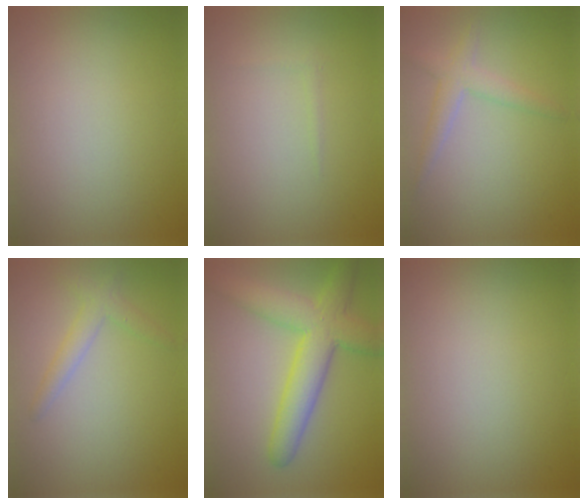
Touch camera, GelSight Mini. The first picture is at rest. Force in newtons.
{"total": 0.5, "press": 0.5, "slide": 0.1}
{"total": 2.4, "press": 2.4, "slide": 0.1}
{"total": 2.0, "press": 2.0, "slide": 0.1}
{"total": 6.8, "press": 6.8, "slide": 0.2}
{"total": 0.0}